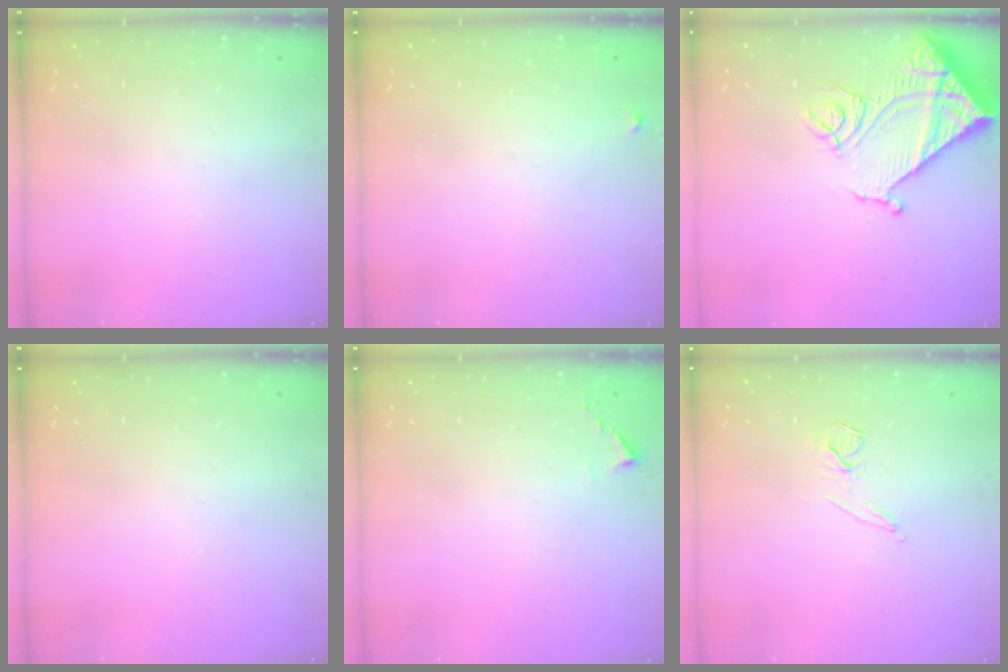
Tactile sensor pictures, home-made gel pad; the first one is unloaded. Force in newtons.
{"total": 4.8, "press": 4.8, "slide": 0.7}
{"total": 16.9, "press": 16.9, "slide": 1.6}
{"total": 0.0}
{"total": 2.4, "press": 2.4, "slide": 0.3}
{"total": 7.4, "press": 6.8, "slide": 3.1}